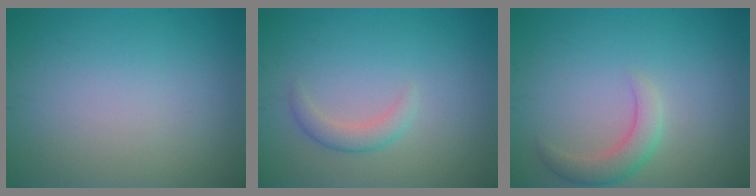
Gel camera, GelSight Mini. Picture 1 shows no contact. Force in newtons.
{"total": 1.7, "press": 1.7, "slide": 0.1}
{"total": 2.5, "press": 2.5, "slide": 0.2}